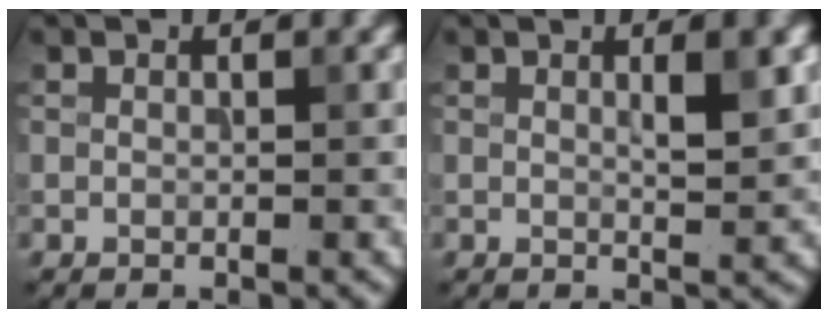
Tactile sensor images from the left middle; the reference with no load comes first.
{"total": 2.2, "force": [0.7, 0.4, 2.0], "torque": [-0.029, -0.001, 0.012]}